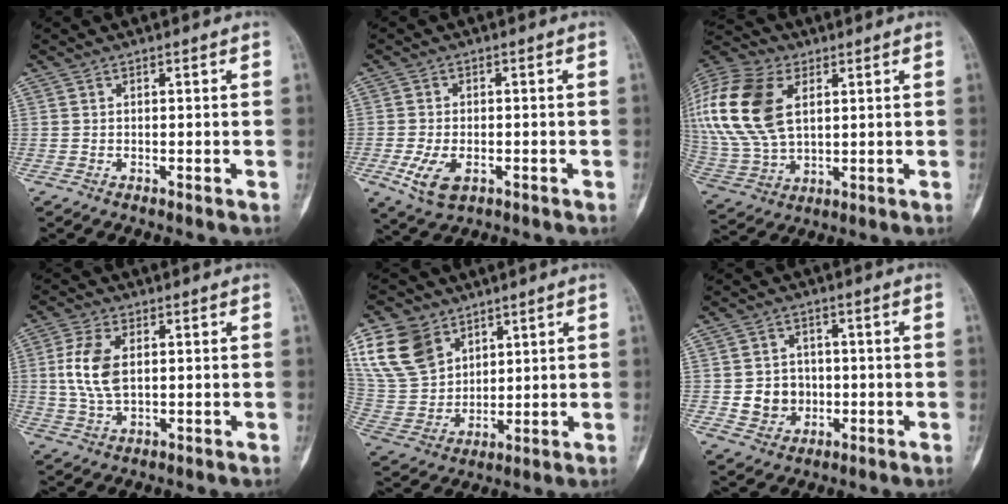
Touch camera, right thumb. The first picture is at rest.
{"total": 6.3, "force": [-2.0, 3.6, 4.7], "torque": [-0.092, -0.002, -0.031]}
{"total": 24.6, "force": [7.3, 15.9, 17.3], "torque": [-0.412, 0.016, 0.145]}
{"total": 8.4, "force": [1.1, 4.7, 6.8], "torque": [-0.150, 0.000, 0.025]}
{"total": 14.5, "force": [7.8, 10.4, 6.5], "torque": [-0.115, -0.021, 0.169]}
{"total": 6.6, "force": [-0.7, 6.0, 2.8], "torque": [-0.017, 0.008, -0.007]}